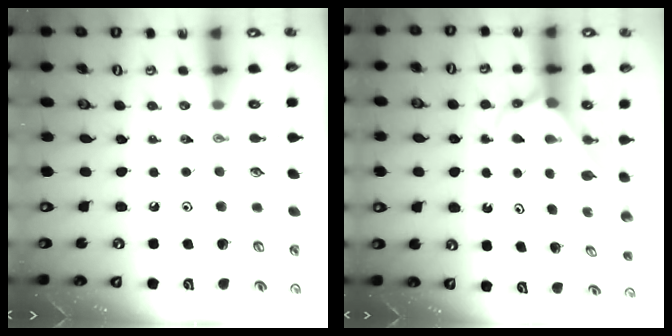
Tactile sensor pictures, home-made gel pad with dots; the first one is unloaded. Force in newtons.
{"total": 2.8, "press": 2.8, "slide": 0.3}